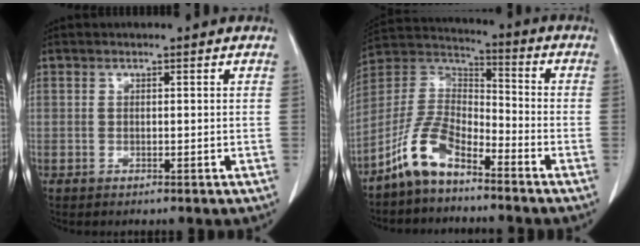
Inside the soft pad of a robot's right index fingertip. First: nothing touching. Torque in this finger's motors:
{"motor_torque": [0.09, -0.20, 0.09, 0.01]}